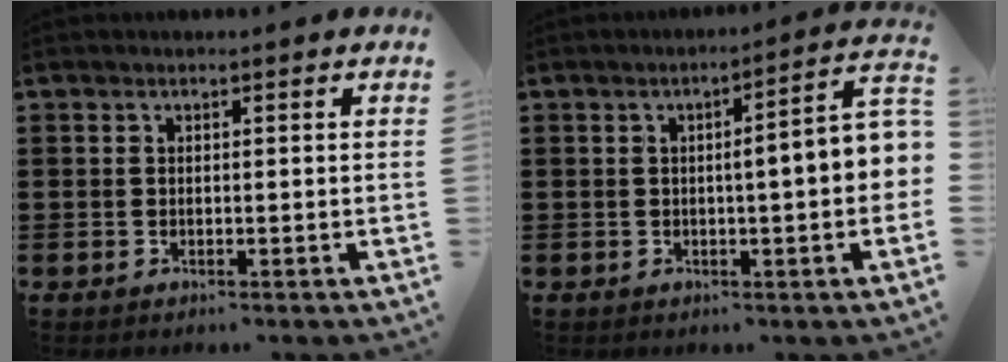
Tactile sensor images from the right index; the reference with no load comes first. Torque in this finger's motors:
{"motor_torque": [1.61, -0.53, 0.77, 0.18]}